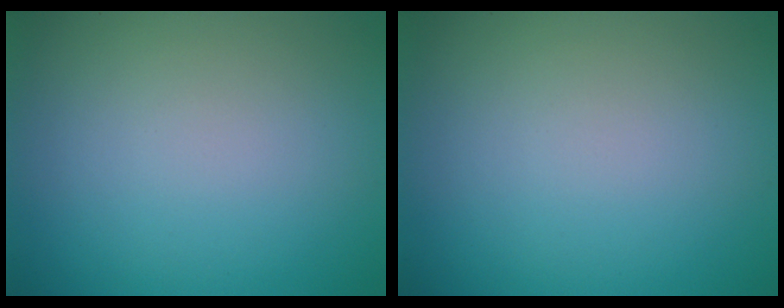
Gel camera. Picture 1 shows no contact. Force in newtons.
{"total": 0.0}